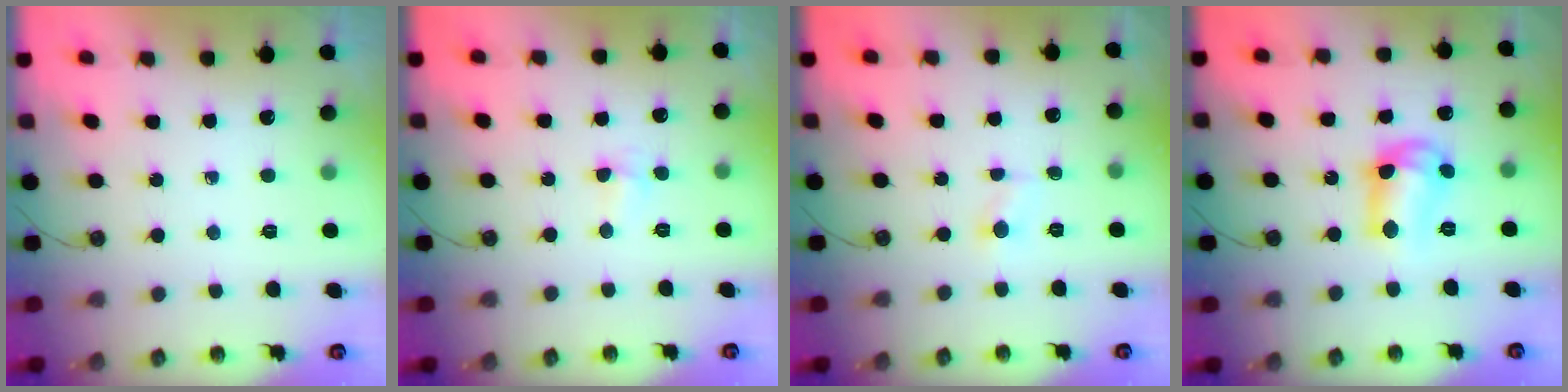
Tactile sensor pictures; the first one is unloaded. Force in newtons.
{"total": 3.5, "press": 3.4, "slide": 0.8}
{"total": 1.8, "press": 1.8, "slide": 0.2}
{"total": 11.3, "press": 11.3, "slide": 0.5}